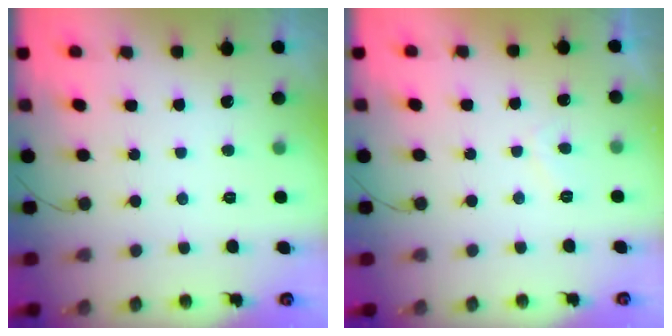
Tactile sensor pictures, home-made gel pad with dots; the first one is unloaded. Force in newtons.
{"total": 1.2, "press": 1.0, "slide": 0.7}